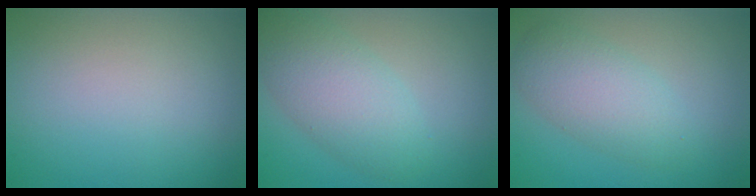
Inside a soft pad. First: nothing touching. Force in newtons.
{"total": 4.6, "press": 4.6, "slide": 0.2}
{"total": 4.0, "press": 4.0, "slide": 0.3}